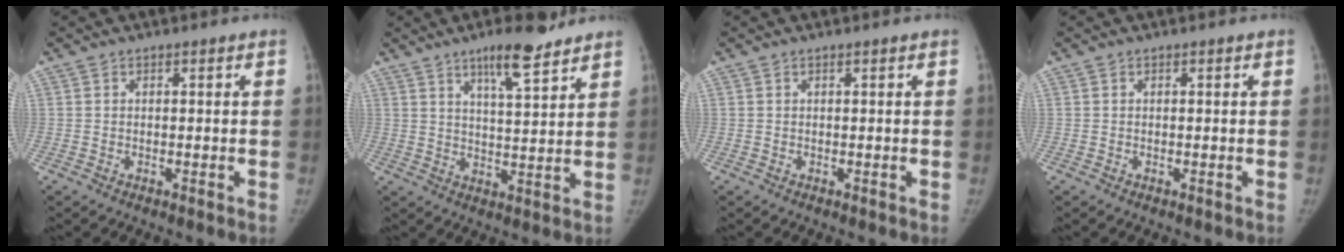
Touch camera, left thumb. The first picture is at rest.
{"total": 9.3, "force": [6.5, 2.1, 6.3], "torque": [-0.087, -0.040, 0.102]}
{"total": 0.0}
{"total": 0.0}